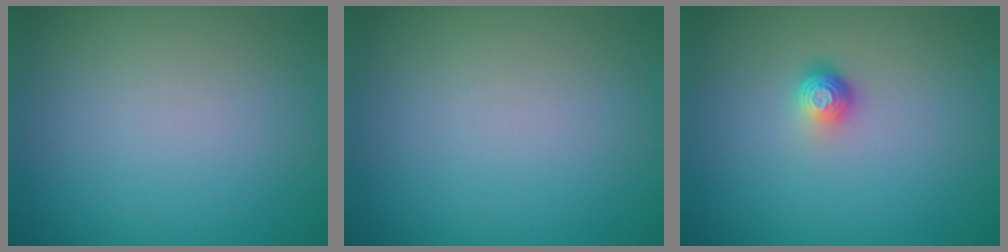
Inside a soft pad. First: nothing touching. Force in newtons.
{"total": 0.0}
{"total": 1.8, "press": 1.2, "slide": 1.3}